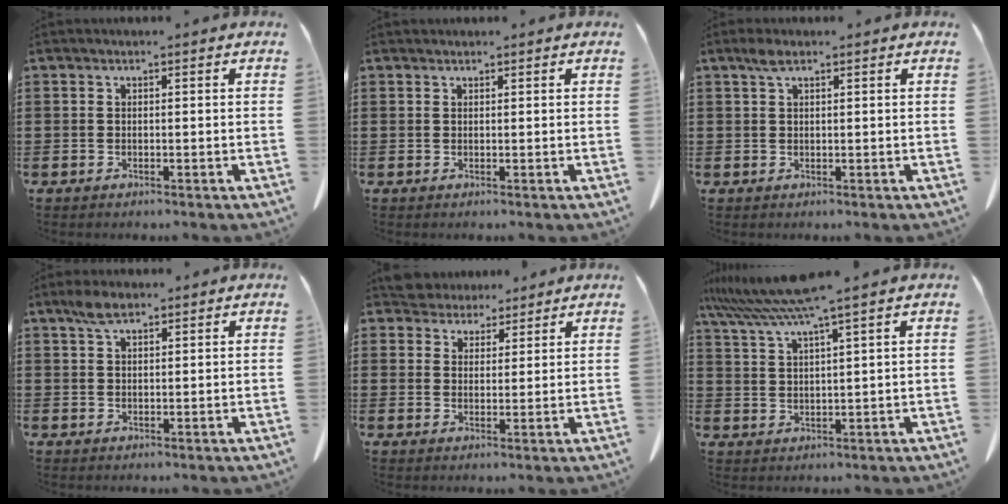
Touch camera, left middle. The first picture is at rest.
{"total": 0.7, "force": [0.6, 0.1, 0.0], "torque": [-0.002, -0.002, 0.014]}
{"total": 1.8, "force": [1.1, 0.7, 1.3], "torque": [-0.030, 0.002, 0.020]}
{"total": 3.3, "force": [2.3, 1.2, 2.1], "torque": [-0.046, 0.003, 0.042]}
{"total": 4.2, "force": [3.9, 1.6, -0.2], "torque": [-0.013, -0.008, 0.077]}
{"total": 6.6, "force": [4.9, -0.7, 4.4], "torque": [-0.106, -0.027, 0.085]}